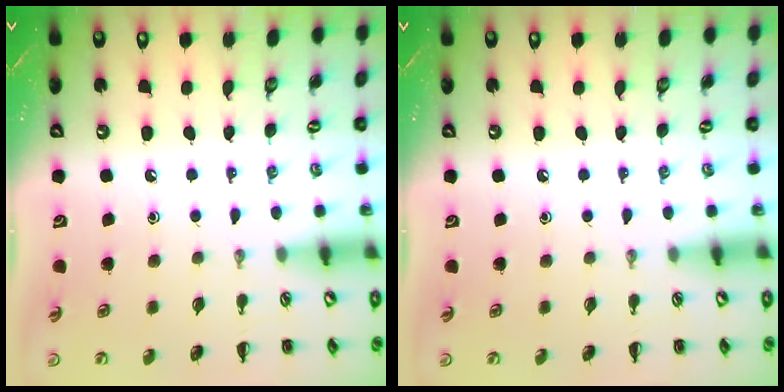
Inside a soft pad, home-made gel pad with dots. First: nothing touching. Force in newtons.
{"total": 0.0}